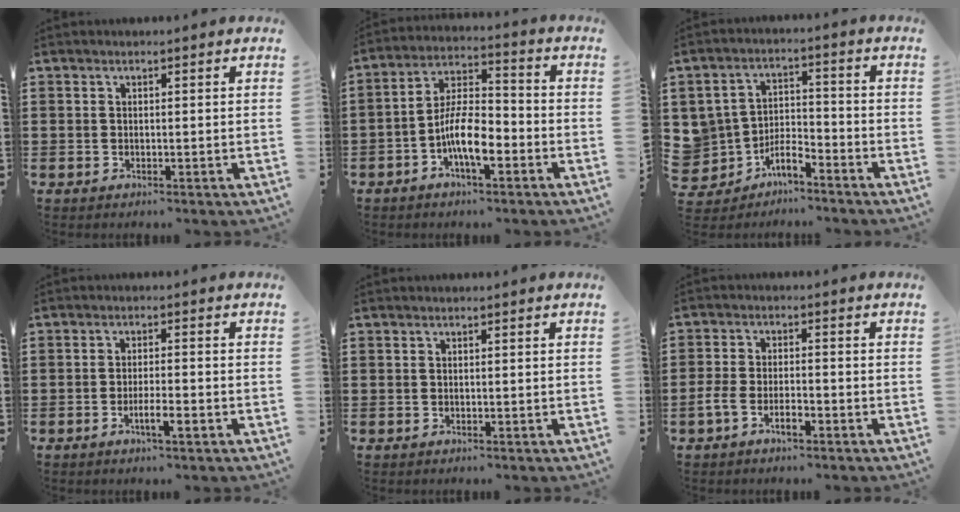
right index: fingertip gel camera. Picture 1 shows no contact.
{"total": 8.5, "force": [-3.6, 3.1, 7.0], "torque": [-0.142, 0.003, -0.069]}
{"total": 5.0, "force": [-3.6, 2.9, 2.1], "torque": [-0.057, 0.015, -0.073]}
{"total": 3.4, "force": [-1.7, 0.6, 2.9], "torque": [-0.049, 0.004, -0.030]}
{"total": 0.0}
{"total": 3.7, "force": [-2.0, 1.7, 2.7], "torque": [-0.062, 0.003, -0.042]}